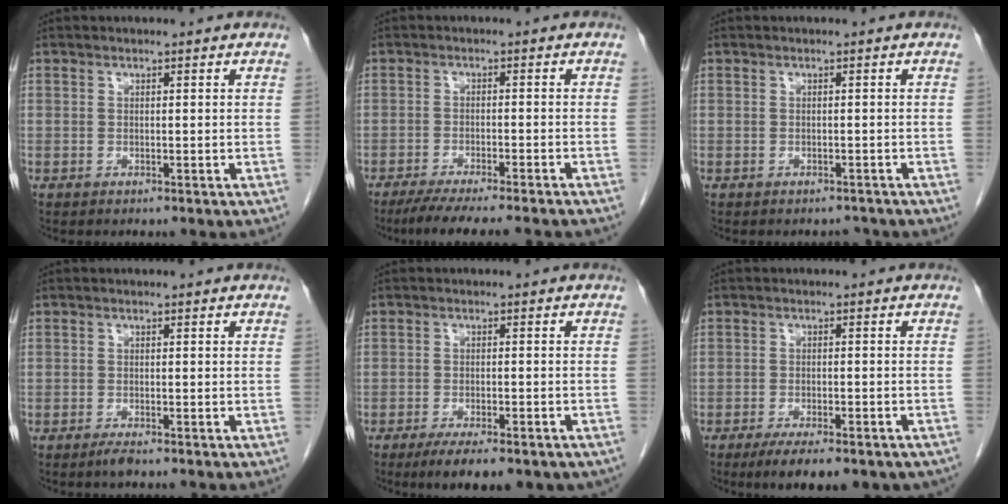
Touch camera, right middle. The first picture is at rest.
{"total": 11.5, "force": [-9.8, 0.2, 5.9], "torque": [-0.068, -0.020, -0.143]}
{"total": 1.5, "force": [-1.4, 0.6, 0.0], "torque": [-0.002, -0.002, -0.018]}
{"total": 1.4, "force": [-1.1, 0.1, 0.9], "torque": [-0.021, -0.004, -0.019]}
{"total": 9.3, "force": [-6.7, 2.7, 5.9], "torque": [-0.072, -0.011, -0.089]}
{"total": 10.1, "force": [-7.5, 2.9, 6.2], "torque": [-0.072, -0.009, -0.099]}